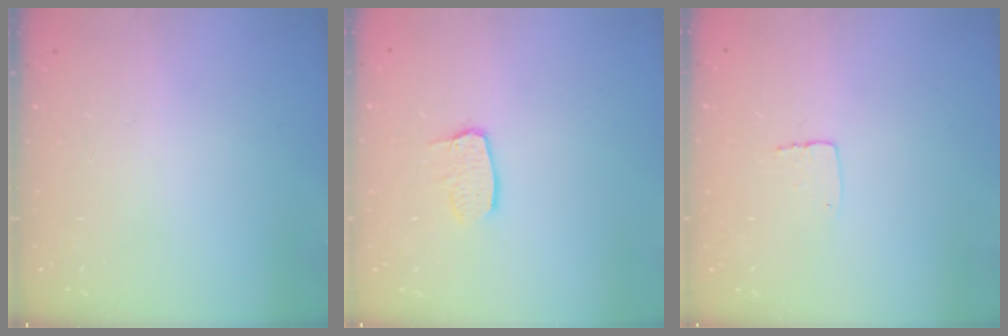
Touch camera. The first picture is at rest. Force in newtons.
{"total": 6.8, "press": 6.8, "slide": 0.5}
{"total": 4.0, "press": 4.0, "slide": 0.3}